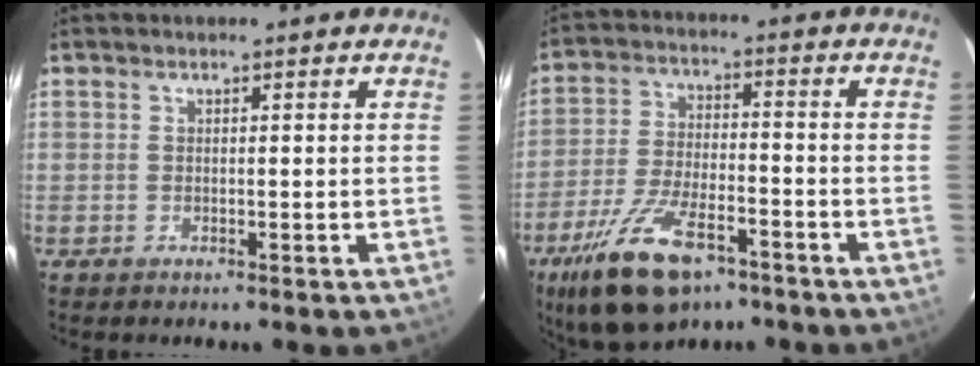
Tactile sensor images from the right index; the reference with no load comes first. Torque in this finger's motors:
{"motor_torque": [1.07, -1.07, 0.66, 0.16]}